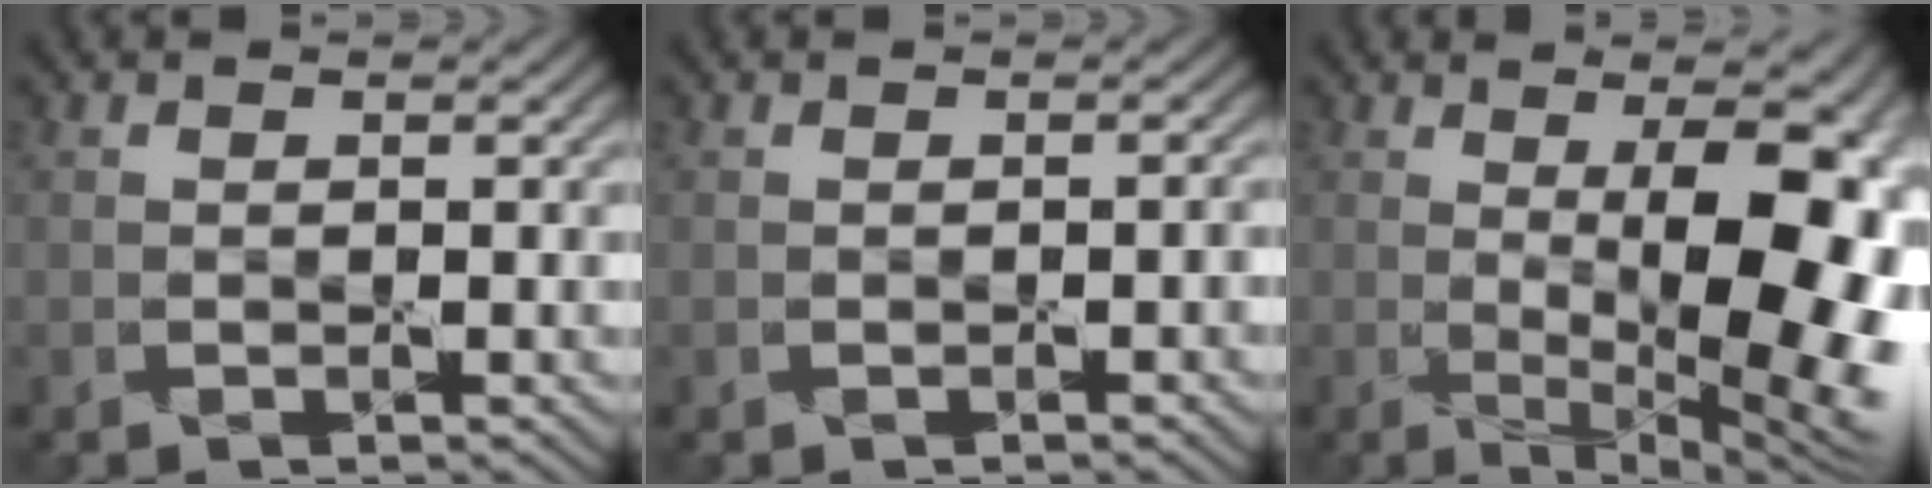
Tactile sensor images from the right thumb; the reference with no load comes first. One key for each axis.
{"total": 0.5, "fx": -0.2, "fy": 0.1, "fz": 0.5, "tx": -0.003, "ty": 0.002, "tz": -0.001}
{"total": 18.3, "fx": 0.6, "fy": 6.9, "fz": 17.0, "tx": -0.192, "ty": 0.012, "tz": 0.014}